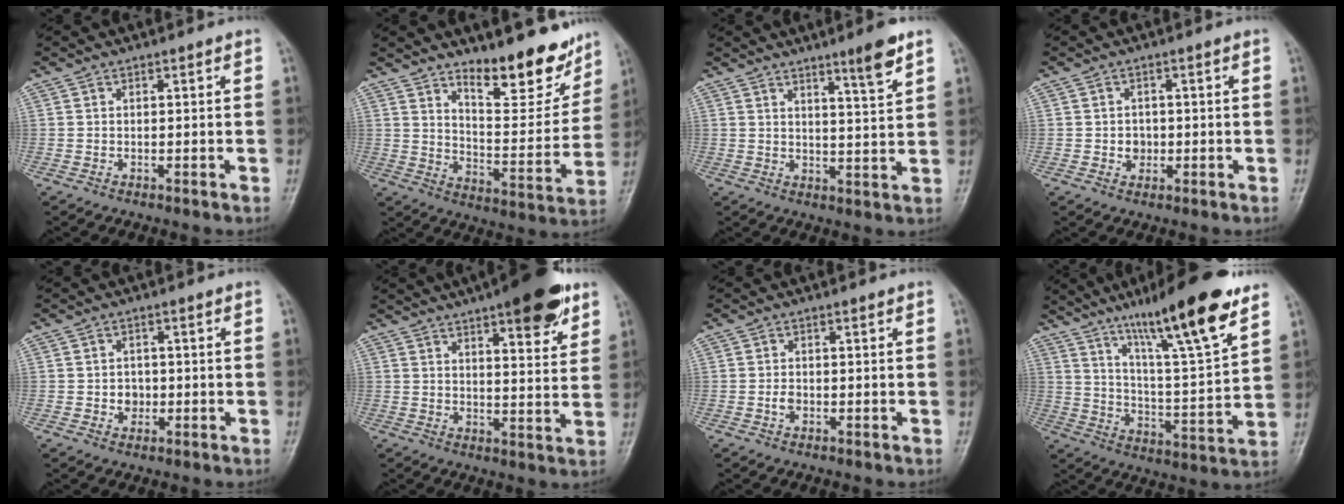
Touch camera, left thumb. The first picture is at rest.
{"total": 15.2, "force": [11.2, 5.3, 8.8], "torque": [-0.079, -0.086, 0.175]}
{"total": 6.5, "force": [4.4, 0.2, 4.8], "torque": [-0.069, -0.034, 0.068]}
{"total": 2.5, "force": [-0.3, 2.2, 1.1], "torque": [-0.002, 0.005, -0.003]}
{"total": 2.7, "force": [-0.4, 2.4, 1.3], "torque": [-0.002, 0.006, -0.005]}
{"total": 10.5, "force": [6.2, 3.2, 7.9], "torque": [-0.085, -0.026, 0.080]}
{"total": 1.3, "force": [-0.3, 0.9, 0.9], "torque": [-0.014, 0.001, -0.006]}
{"total": 20.7, "force": [13.3, 2.8, 15.6], "torque": [-0.230, -0.057, 0.219]}